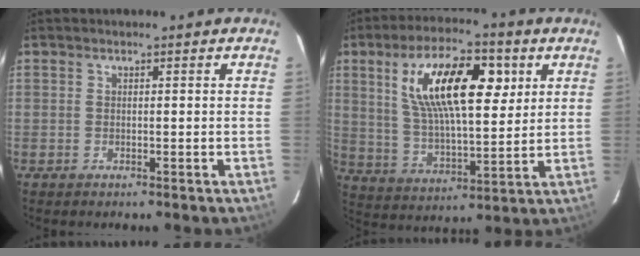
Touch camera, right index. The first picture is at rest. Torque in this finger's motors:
{"motor_torque": [0.82, 0.14, 1.06, 0.21]}